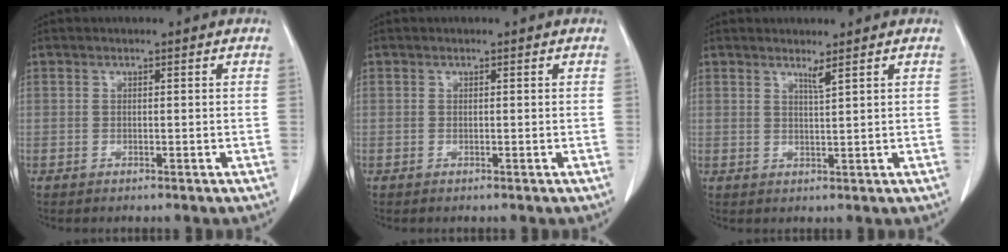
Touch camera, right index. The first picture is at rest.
{"total": 0.0}
{"total": 1.5, "force": [1.2, -0.5, 0.8], "torque": [-0.021, -0.014, 0.023]}